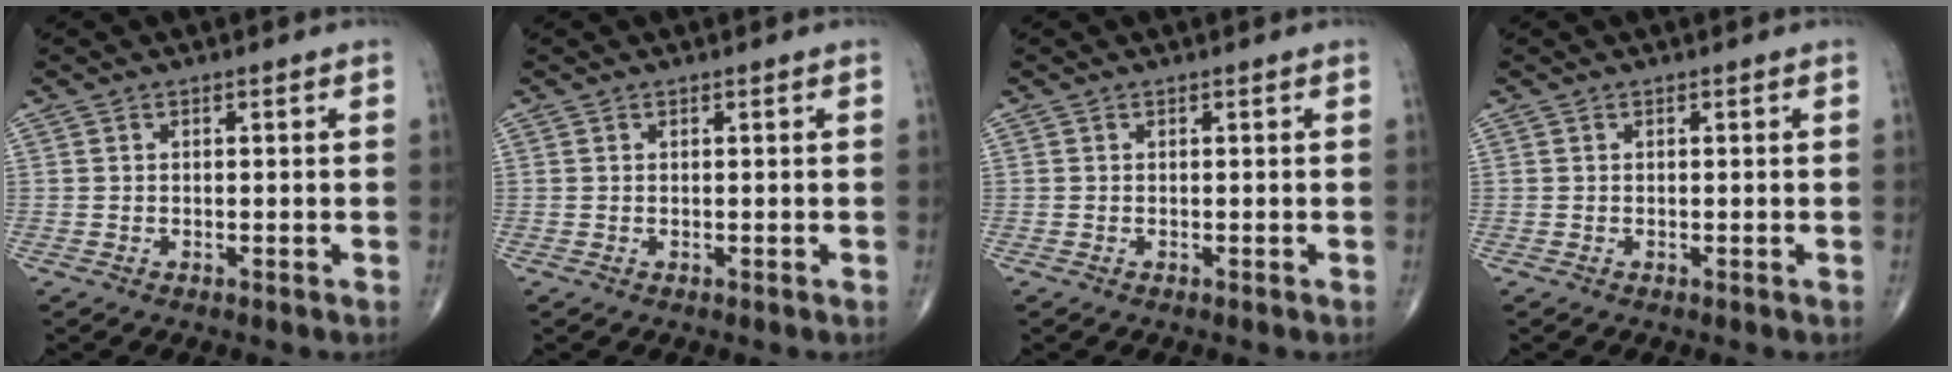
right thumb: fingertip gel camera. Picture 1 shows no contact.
{"total": 0.0}
{"total": 0.0}
{"total": 0.0}